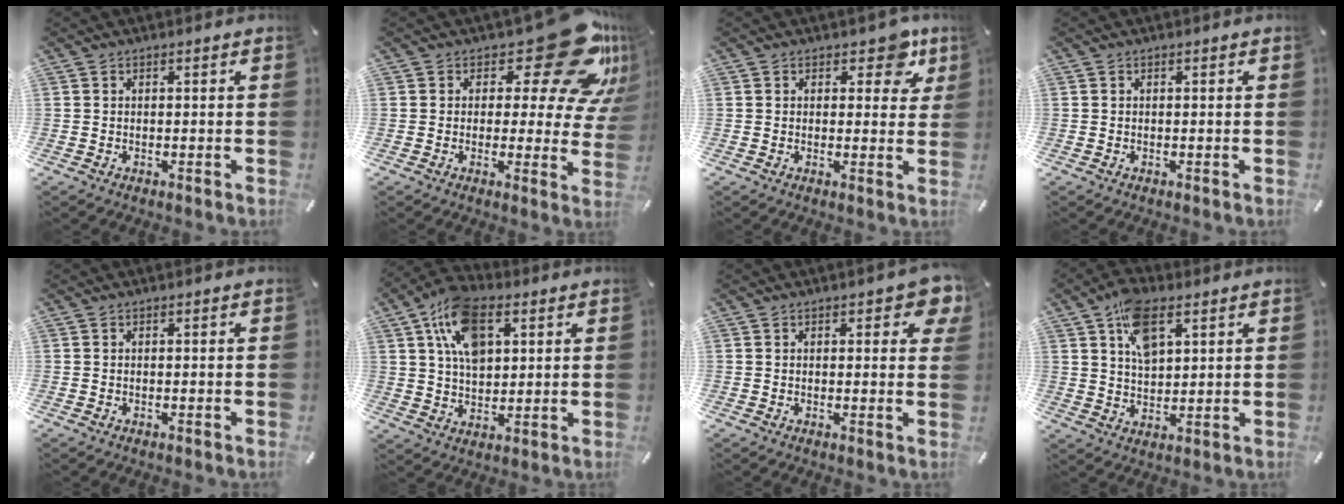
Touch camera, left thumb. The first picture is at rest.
{"total": 21.0, "force": [11.3, 8.9, 15.3], "torque": [-0.179, -0.079, 0.185]}
{"total": 7.6, "force": [4.1, 4.5, 4.5], "torque": [-0.027, -0.021, 0.062]}
{"total": 0.0}
{"total": 0.0}
{"total": 13.2, "force": [5.3, 8.2, 8.9], "torque": [-0.188, 0.000, 0.096]}
{"total": 4.9, "force": [2.4, 2.4, 3.6], "torque": [-0.036, -0.008, 0.036]}
{"total": 9.5, "force": [4.8, 5.3, 6.2], "torque": [-0.111, -0.008, 0.087]}